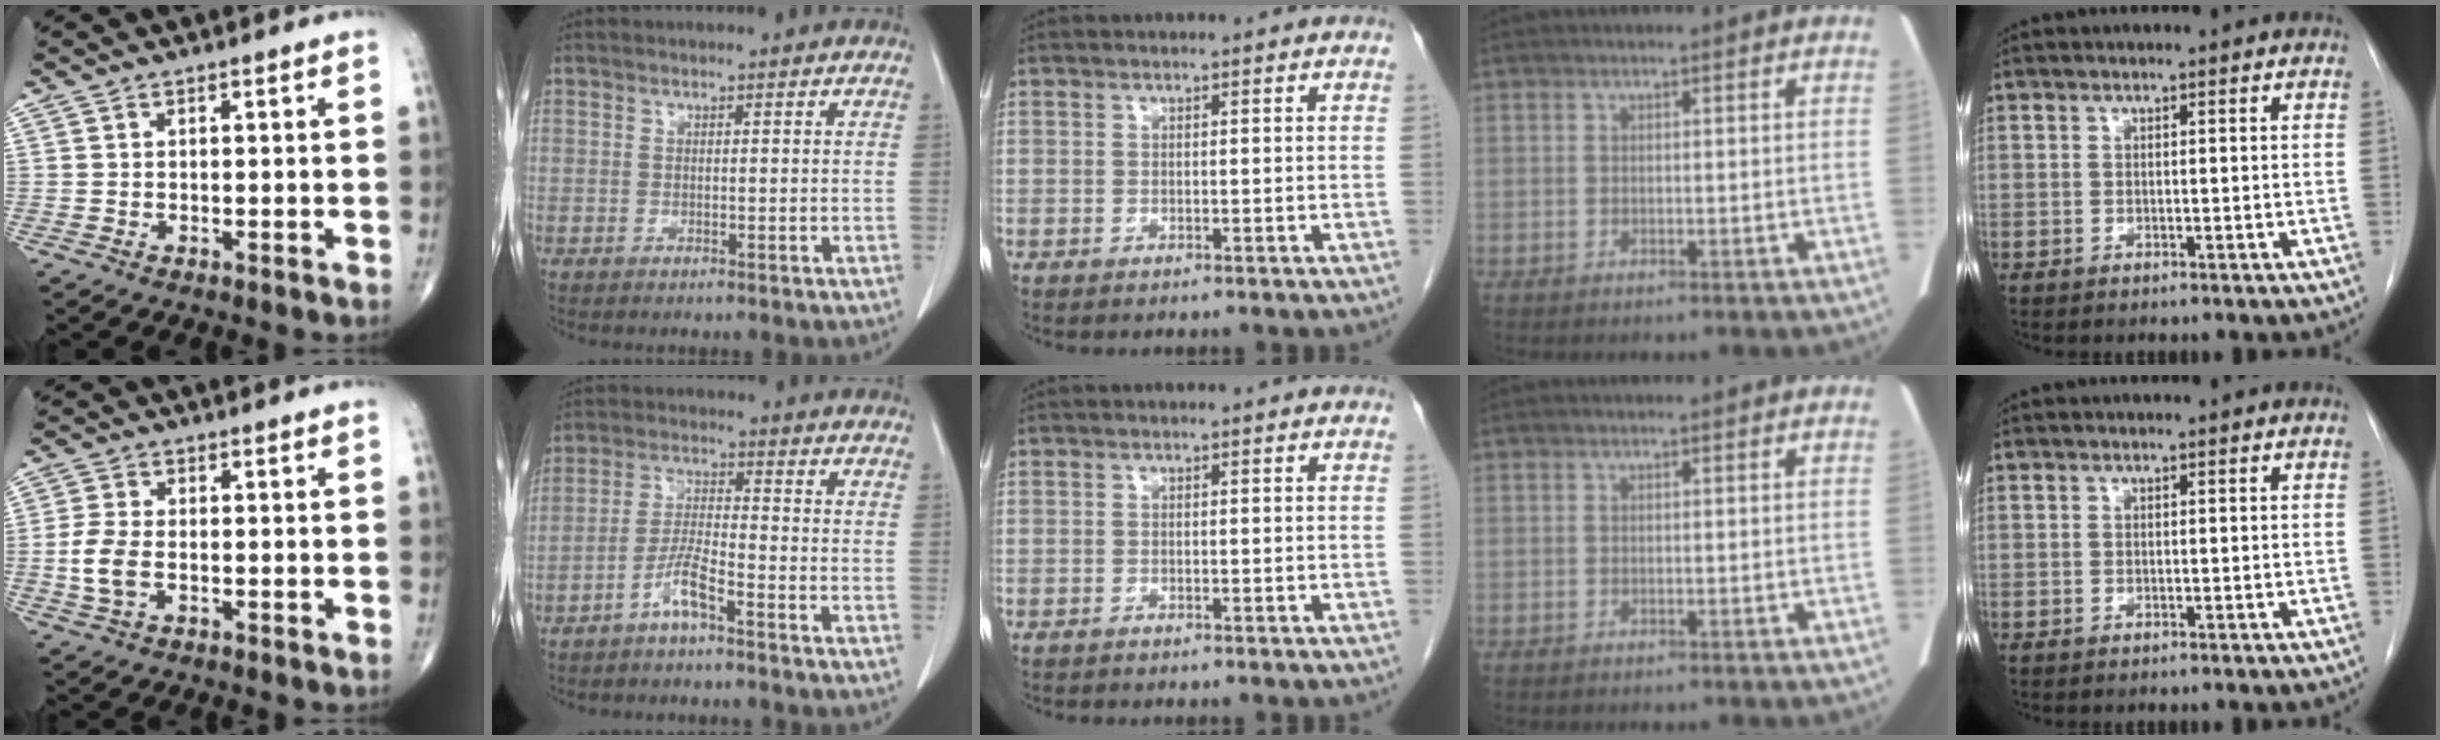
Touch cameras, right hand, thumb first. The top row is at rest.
{"thumb": {"total": 5.4, "force": [-1.1, 3.0, 4.4], "torque": [-0.101, 0.006, -0.022]}, "index": {"total": 4.9, "force": [-3.2, 0.3, 3.7], "torque": [-0.079, 0.005, -0.066]}, "middle": {"total": 1.6, "force": [1.6, -0.1, -0.1], "torque": [-0.004, -0.005, 0.026]}}